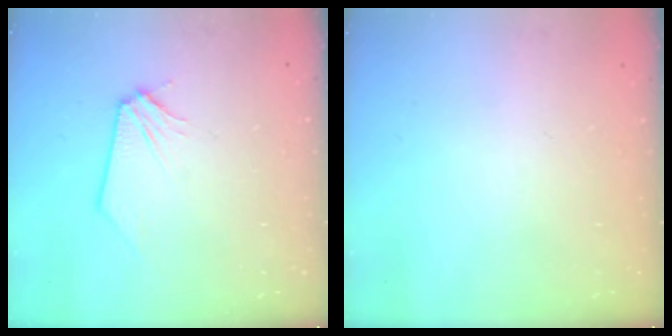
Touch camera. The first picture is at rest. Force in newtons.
{"total": 0.7, "press": 0.7, "slide": 0.1}